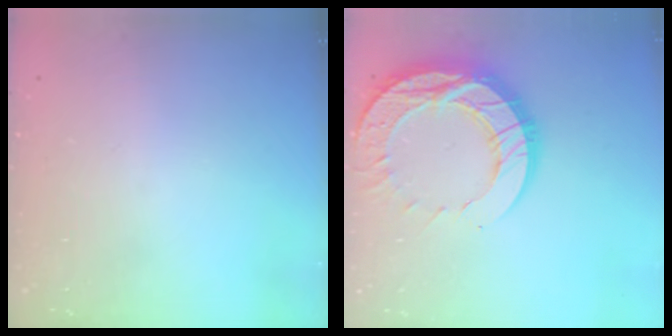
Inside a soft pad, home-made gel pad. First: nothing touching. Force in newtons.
{"total": 19.4, "press": 19.4, "slide": 1.8}